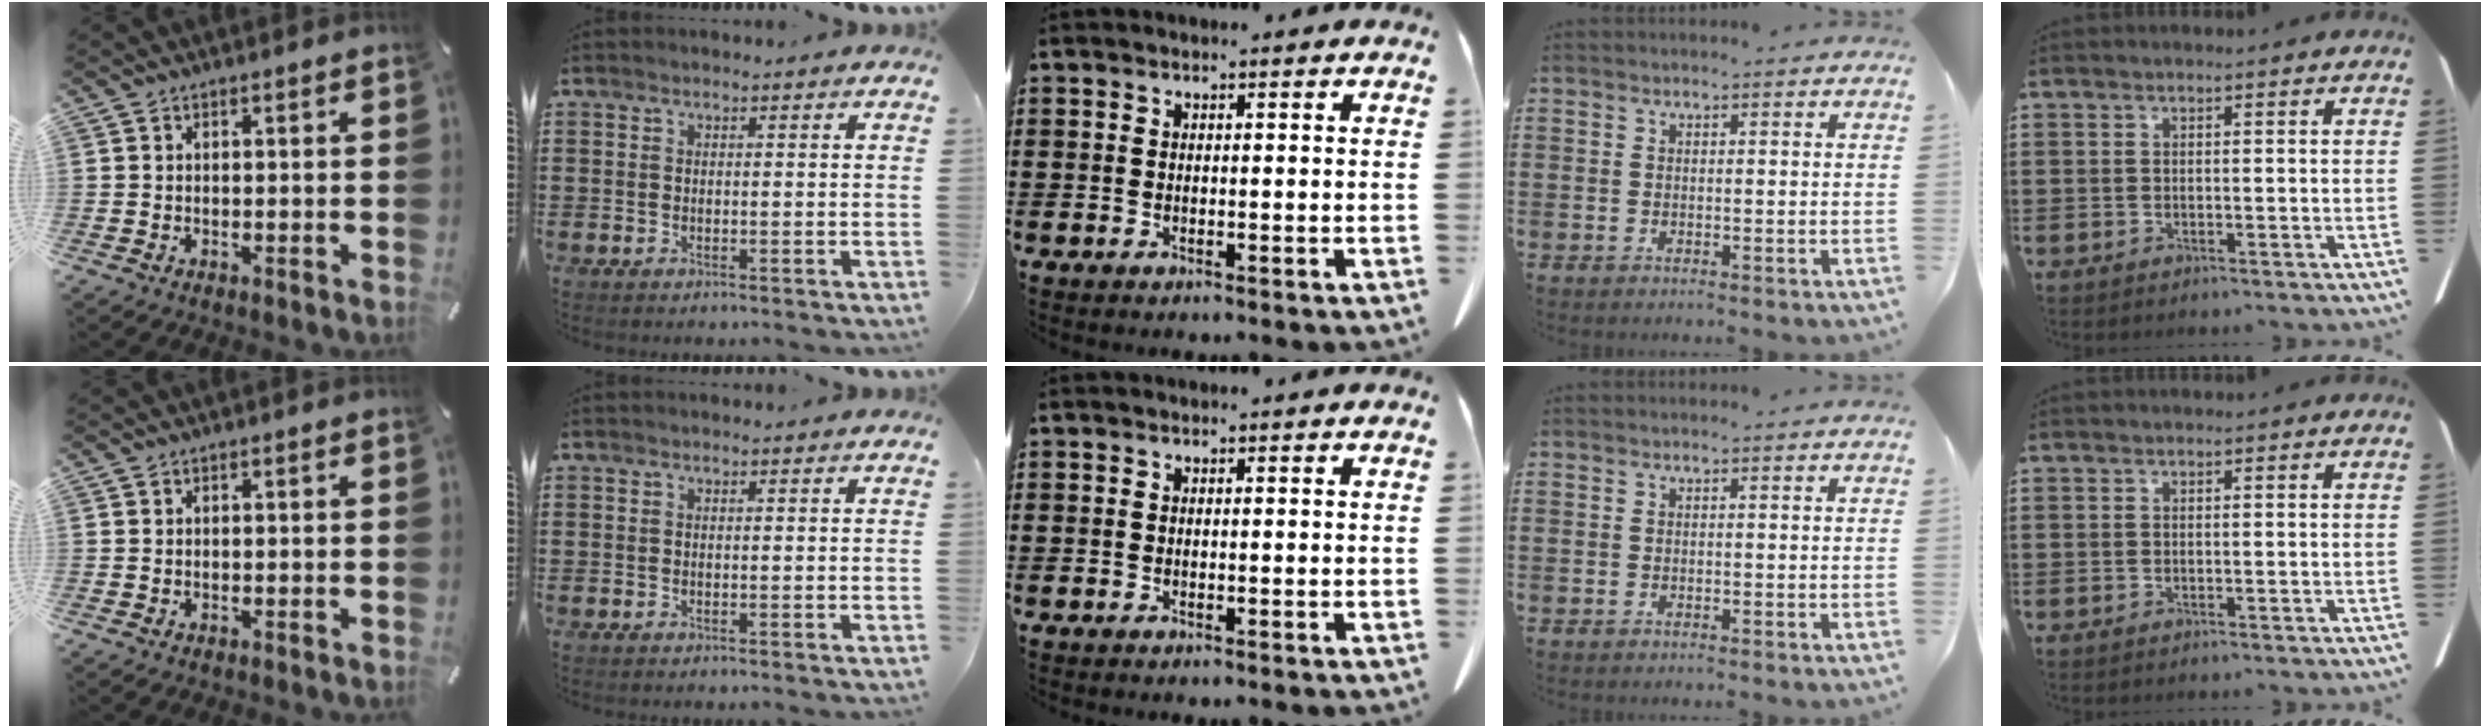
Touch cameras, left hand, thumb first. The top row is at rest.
{}